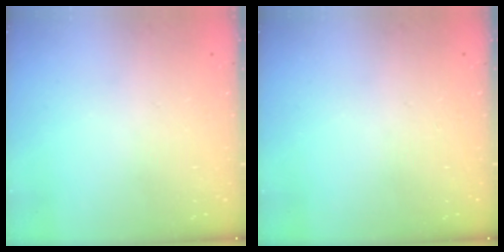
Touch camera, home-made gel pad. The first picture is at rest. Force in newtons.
{"total": 0.0}